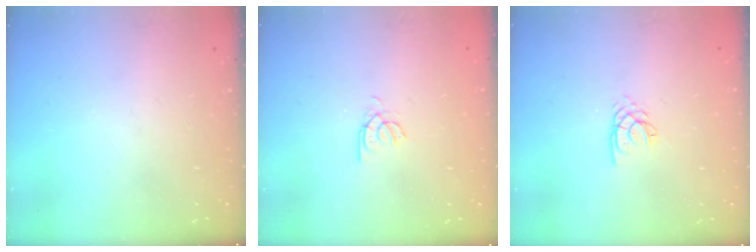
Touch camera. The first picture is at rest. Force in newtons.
{"total": 2.4, "press": 2.3, "slide": 0.4}
{"total": 1.9, "press": 1.8, "slide": 0.3}